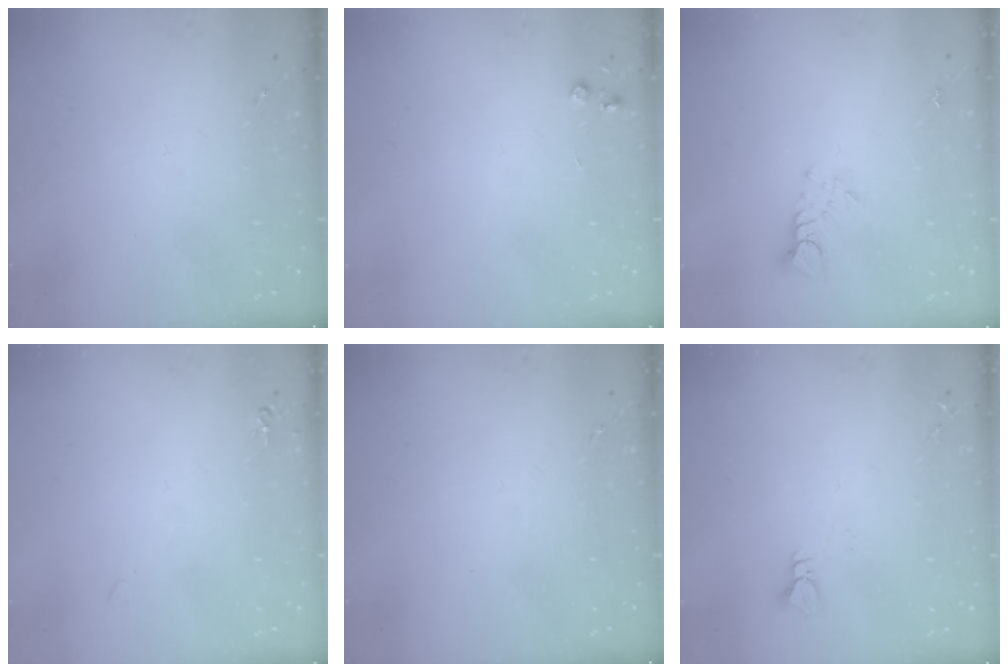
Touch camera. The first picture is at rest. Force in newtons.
{"total": 3.8, "press": 3.7, "slide": 0.5}
{"total": 5.1, "press": 5.0, "slide": 0.3}
{"total": 3.8, "press": 3.8, "slide": 0.6}
{"total": 0.0}
{"total": 3.0, "press": 3.0, "slide": 0.3}